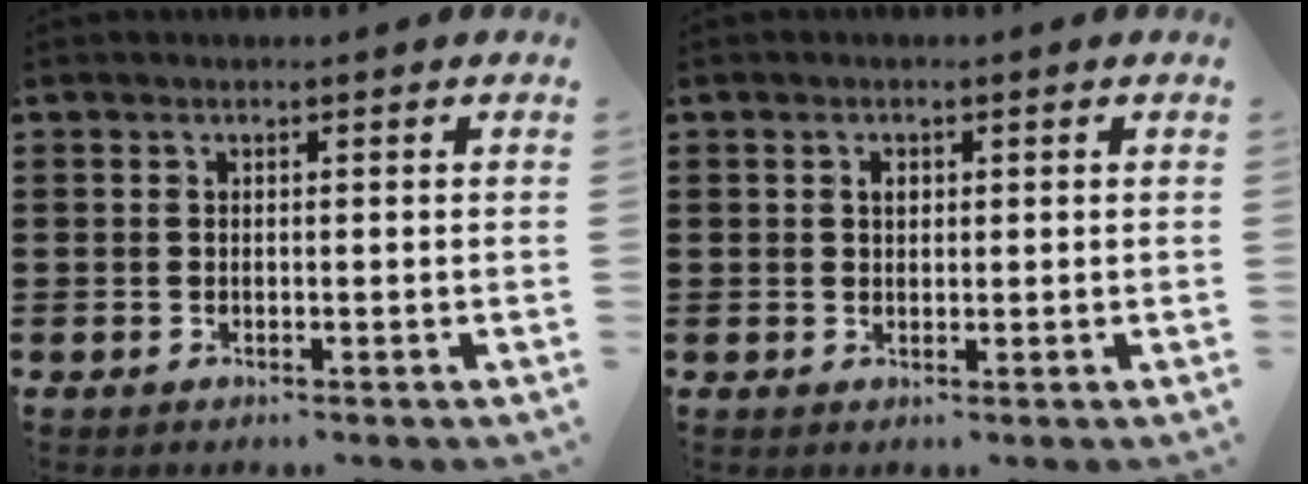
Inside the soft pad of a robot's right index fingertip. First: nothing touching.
{"total": 1.4, "force": [0.4, 0.9, 0.9], "torque": [-0.020, 0.006, 0.008]}